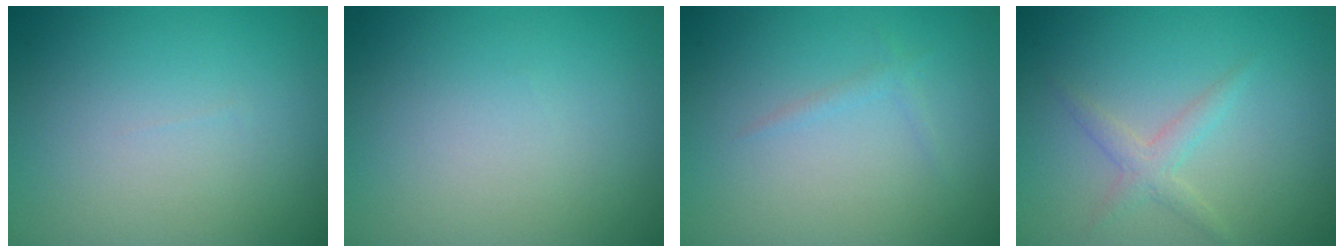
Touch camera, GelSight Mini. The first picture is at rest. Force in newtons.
{"total": 0.0}
{"total": 0.8, "press": 0.8, "slide": 0.0}
{"total": 1.7, "press": 1.7, "slide": 0.1}